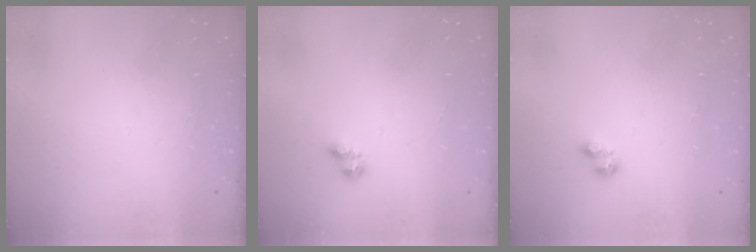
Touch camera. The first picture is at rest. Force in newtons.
{"total": 2.6, "press": 2.5, "slide": 0.5}
{"total": 3.2, "press": 3.2, "slide": 0.4}